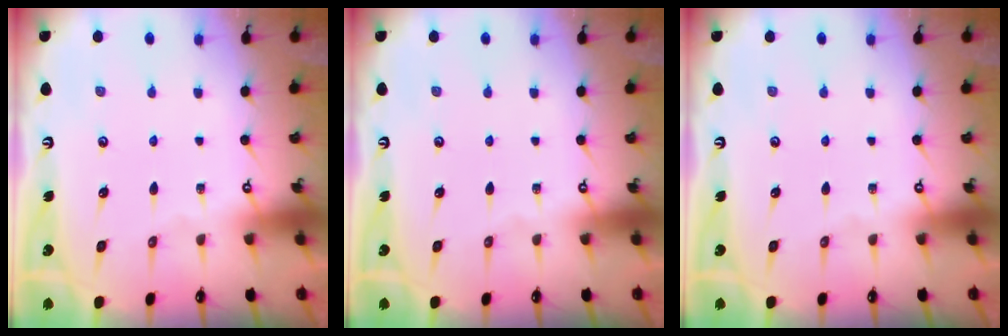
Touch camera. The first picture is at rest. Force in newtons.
{"total": 0.0}
{"total": 0.0}